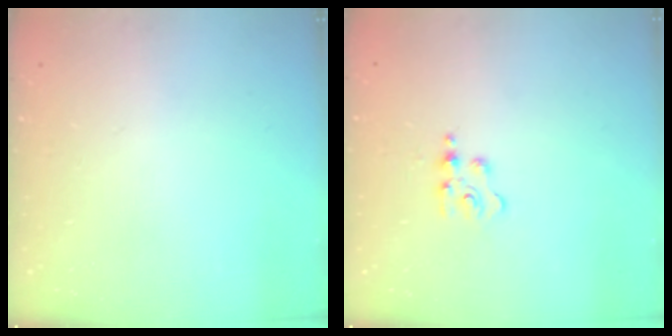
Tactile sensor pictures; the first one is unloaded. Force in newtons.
{"total": 3.9, "press": 3.9, "slide": 0.4}